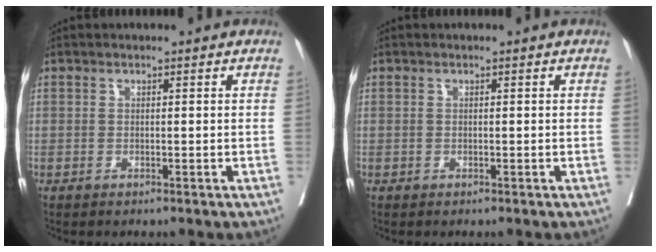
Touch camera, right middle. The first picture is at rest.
{"total": 0.0}